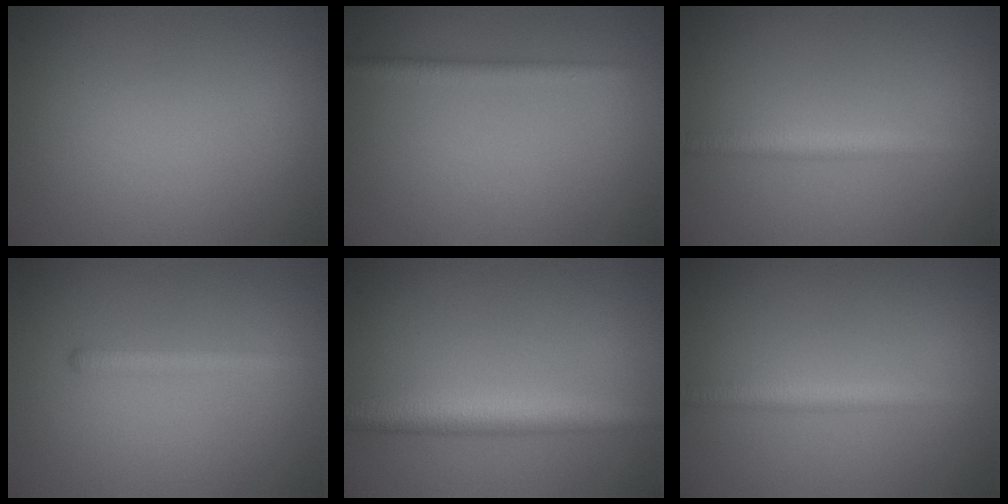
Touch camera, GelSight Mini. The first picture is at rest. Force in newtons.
{"total": 1.6, "press": 1.6, "slide": 0.1}
{"total": 2.3, "press": 2.3, "slide": 0.1}
{"total": 1.7, "press": 1.7, "slide": 0.2}
{"total": 4.8, "press": 4.8, "slide": 0.2}
{"total": 2.3, "press": 2.3, "slide": 0.1}